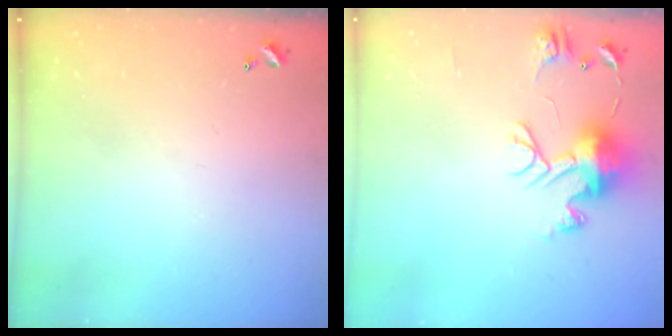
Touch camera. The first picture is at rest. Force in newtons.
{"total": 10.8, "press": 10.8, "slide": 1.2}